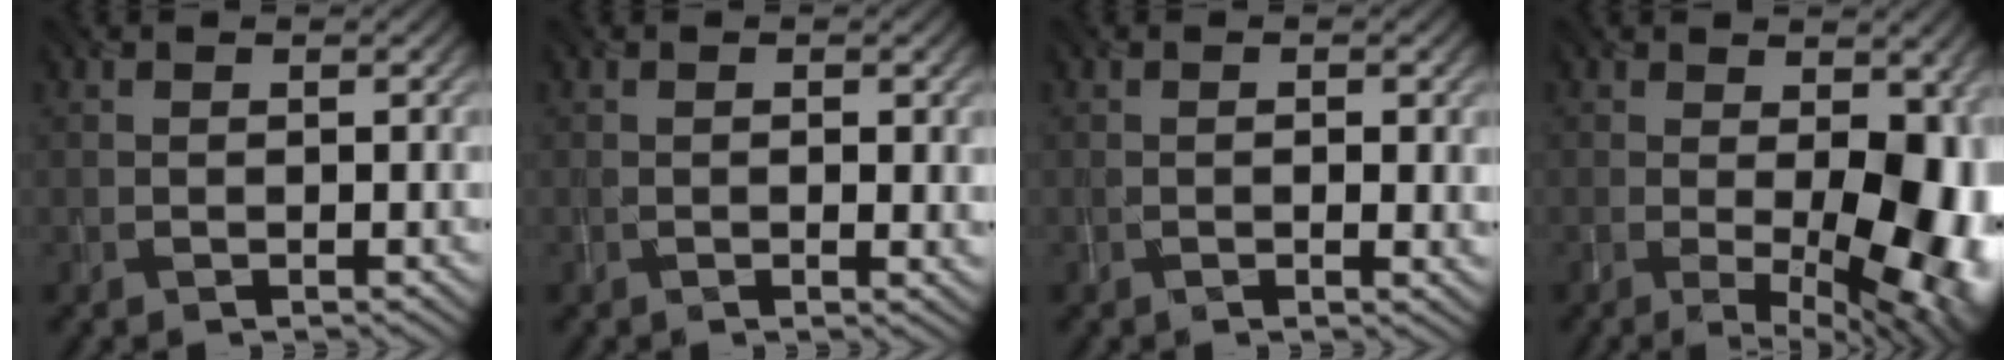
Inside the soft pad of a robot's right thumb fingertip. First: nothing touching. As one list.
[{"total": 1.7, "force": [0.0, 0.6, 1.6], "torque": [-0.025, -0.004, 0.002]}, {"total": 2.0, "force": [-0.2, 0.7, 1.9], "torque": [-0.029, -0.005, -0.001]}, {"total": 14.2, "force": [-1.6, 6.8, 12.3], "torque": [-0.138, -0.020, 0.005]}]